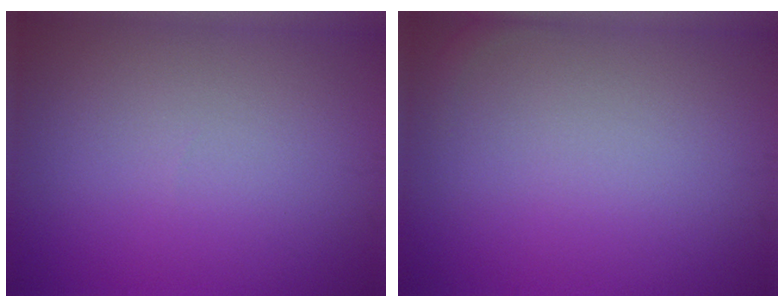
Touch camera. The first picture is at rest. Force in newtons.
{"total": 0.6, "press": 0.6, "slide": 0.1}